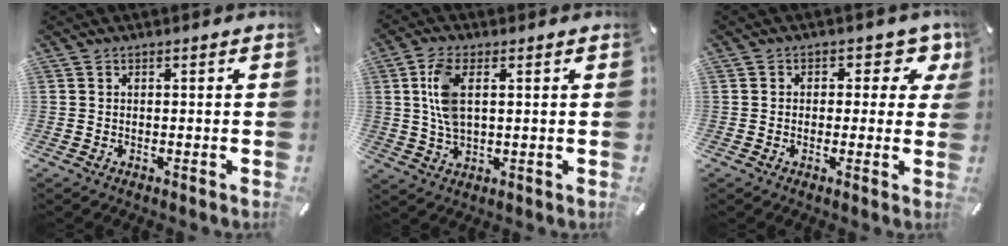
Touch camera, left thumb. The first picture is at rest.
{"total": 7.3, "force": [1.6, 3.5, 6.3], "torque": [-0.149, 0.001, 0.022]}
{"total": 5.7, "force": [1.3, 4.4, 3.4], "torque": [-0.036, -0.004, 0.016]}